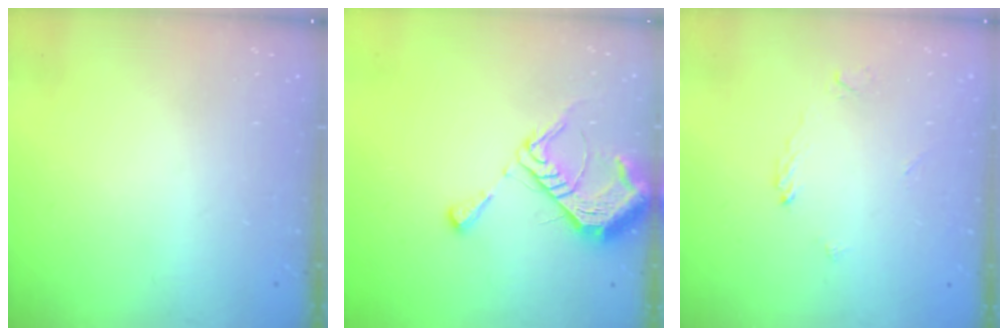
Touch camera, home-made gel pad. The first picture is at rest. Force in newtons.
{"total": 10.2, "press": 10.2, "slide": 1.1}
{"total": 2.2, "press": 2.2, "slide": 0.3}